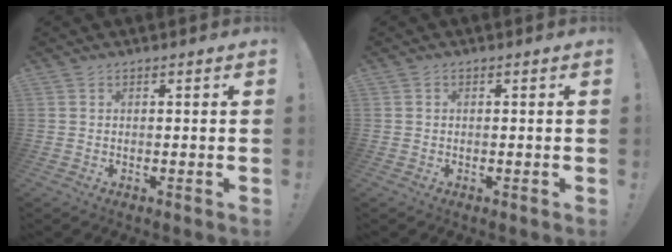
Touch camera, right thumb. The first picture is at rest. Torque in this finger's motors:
{"motor_torque": [-0.24, -0.20, -0.16, 0.08, 0.00]}